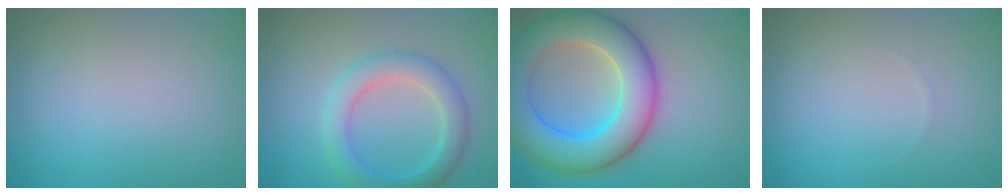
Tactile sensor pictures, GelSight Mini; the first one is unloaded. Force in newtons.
{"total": 4.1, "press": 4.1, "slide": 0.1}
{"total": 10.1, "press": 10.1, "slide": 0.3}
{"total": 0.0}